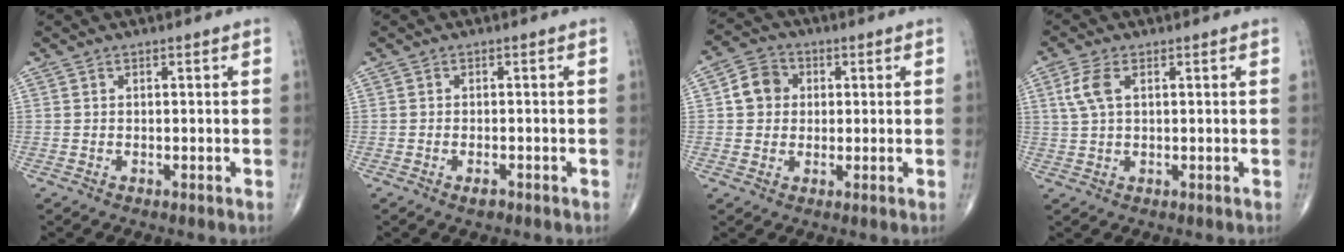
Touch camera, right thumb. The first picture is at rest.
{"total": 1.5, "force": [-0.9, 0.6, 1.0], "torque": [-0.020, 0.002, -0.015]}
{"total": 6.1, "force": [0.9, 5.4, 2.7], "torque": [-0.032, 0.009, 0.005]}
{"total": 4.6, "force": [1.4, 2.2, 3.8], "torque": [-0.097, 0.010, 0.030]}